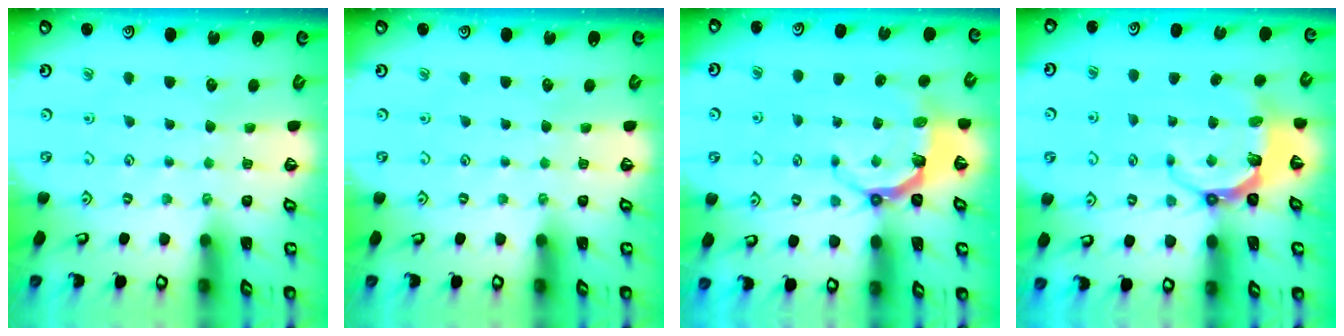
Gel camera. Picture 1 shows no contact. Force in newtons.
{"total": 0.0}
{"total": 5.5, "press": 4.0, "slide": 3.7}
{"total": 7.3, "press": 6.5, "slide": 3.4}